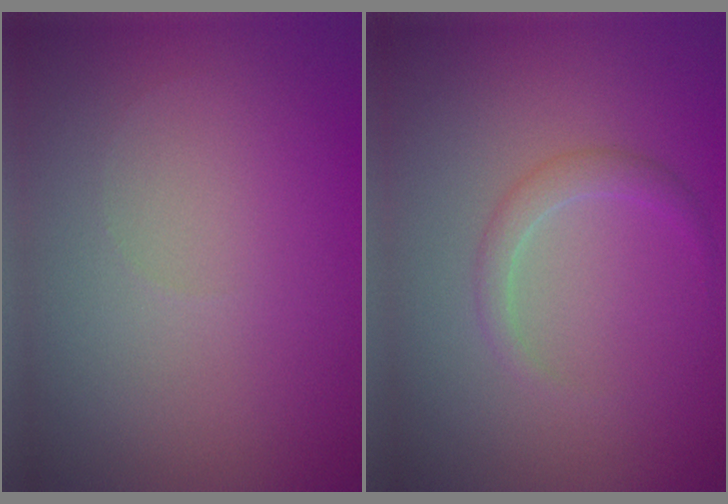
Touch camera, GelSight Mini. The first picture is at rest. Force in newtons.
{"total": 1.6, "press": 1.6, "slide": 0.1}